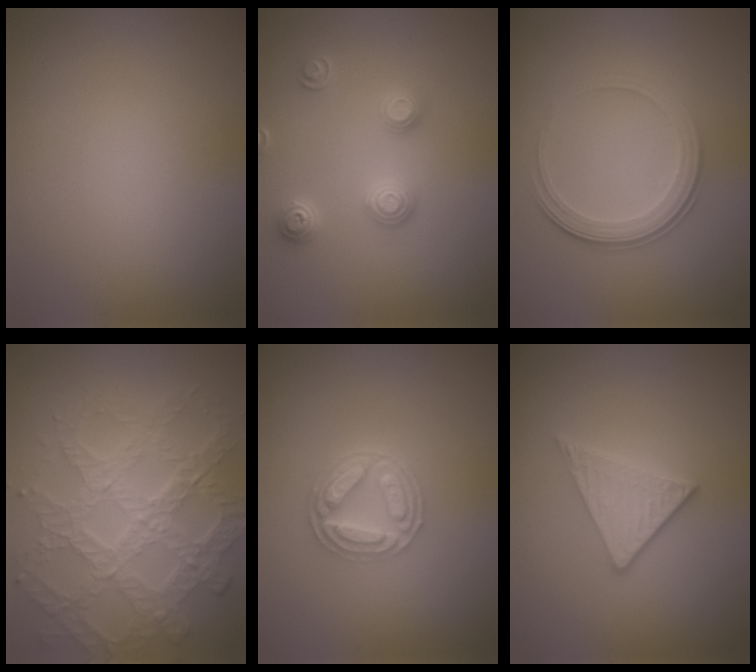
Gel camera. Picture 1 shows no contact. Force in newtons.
{"total": 2.9, "press": 2.7, "slide": 1.1}
{"total": 3.4, "press": 2.7, "slide": 2.1}
{"total": 7.5, "press": 6.2, "slide": 4.3}
{"total": 4.5, "press": 3.7, "slide": 2.6}
{"total": 2.7, "press": 2.4, "slide": 1.2}